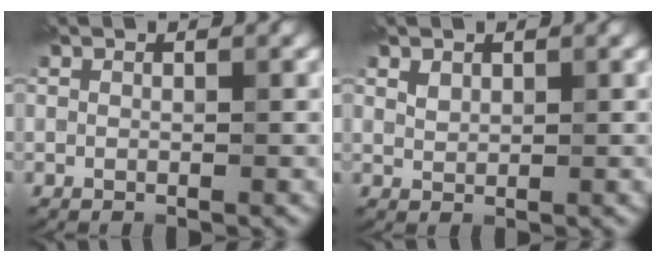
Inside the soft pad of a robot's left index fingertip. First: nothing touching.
{"total": 0.9, "force": [0.8, 0.5, 0.0], "torque": [-0.004, 0.005, 0.018]}